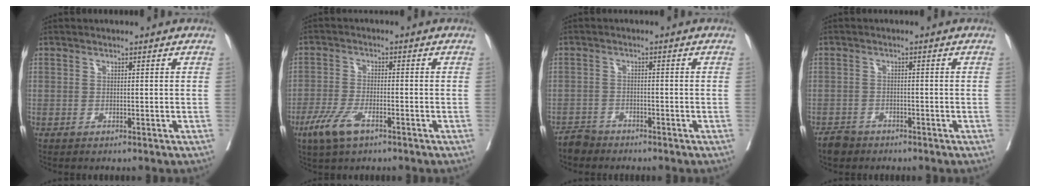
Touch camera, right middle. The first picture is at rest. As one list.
[{"total": 5.9, "force": [-3.5, 1.8, 4.4], "torque": [-0.097, -0.009, -0.065]}, {"total": 2.6, "force": [-2.4, 0.9, 0.0], "torque": [-0.003, -0.002, -0.045]}, {"total": 2.7, "force": [-2.3, 1.4, 0.5], "torque": [-0.016, 0.002, -0.038]}]